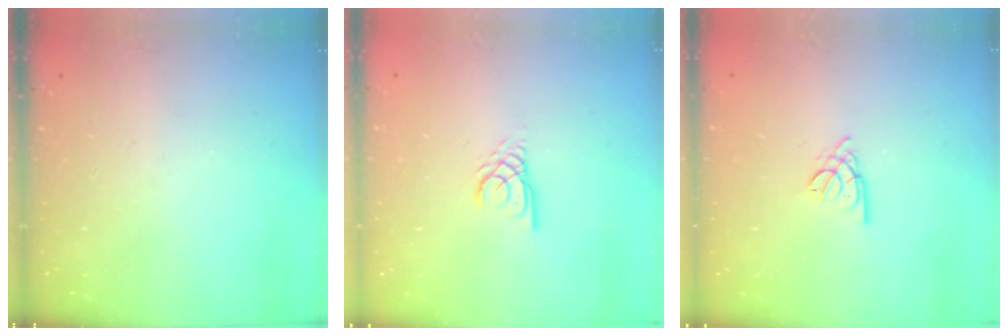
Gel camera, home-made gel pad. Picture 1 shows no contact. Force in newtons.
{"total": 2.8, "press": 2.8, "slide": 0.1}
{"total": 2.3, "press": 2.3, "slide": 0.5}